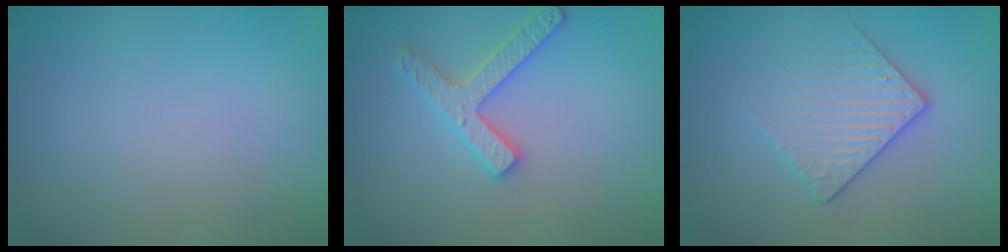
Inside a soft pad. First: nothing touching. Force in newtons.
{"total": 2.9, "press": 2.8, "slide": 0.6}
{"total": 2.4, "press": 2.1, "slide": 1.1}